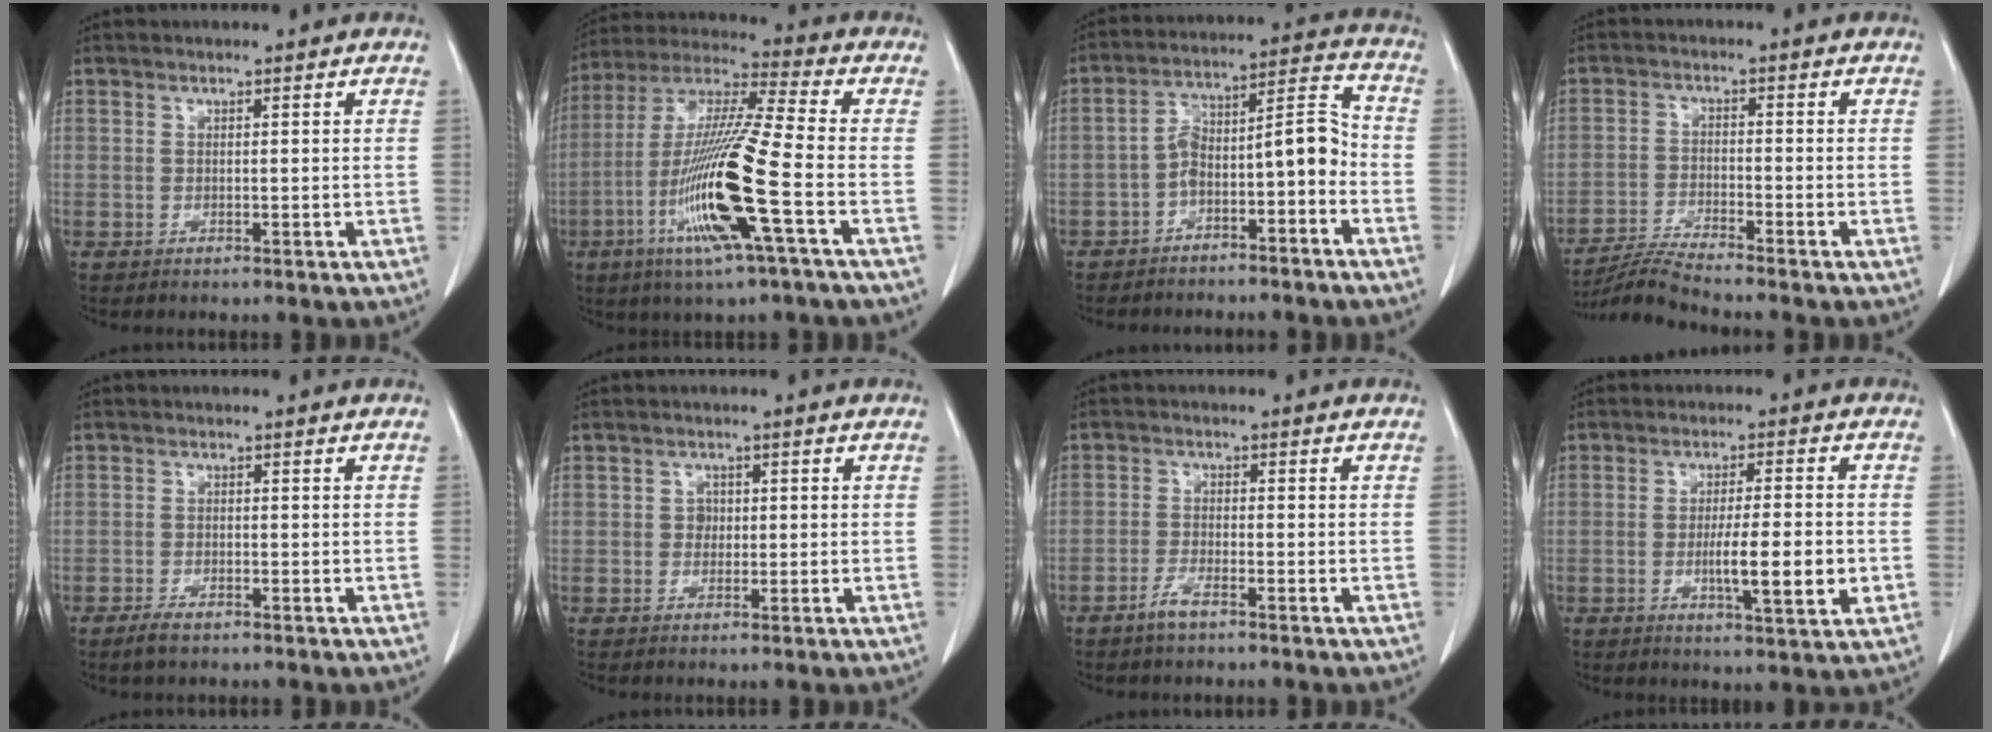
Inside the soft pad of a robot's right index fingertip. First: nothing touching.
{"total": 17.5, "force": [-5.6, -0.2, 16.5], "torque": [-0.338, -0.017, -0.112]}
{"total": 9.8, "force": [-4.5, 2.6, 8.3], "torque": [-0.126, 0.053, -0.068]}
{"total": 6.2, "force": [-5.7, -1.6, 1.7], "torque": [-0.038, -0.024, -0.109]}
{"total": 2.4, "force": [-1.8, 0.7, 1.4], "torque": [-0.034, -0.005, -0.031]}
{"total": 1.5, "force": [0.0, 1.3, 0.7], "torque": [-0.007, 0.006, 0.002]}
{"total": 3.0, "force": [-2.2, 0.5, 1.9], "torque": [-0.042, -0.003, -0.044]}
{"total": 8.4, "force": [-1.7, 0.9, 8.2], "torque": [-0.128, -0.007, -0.025]}